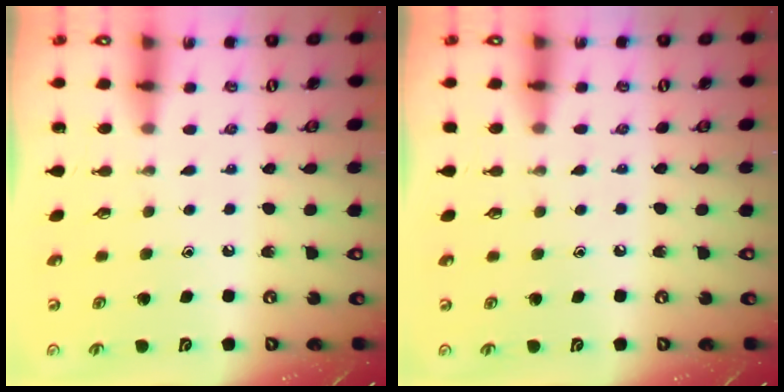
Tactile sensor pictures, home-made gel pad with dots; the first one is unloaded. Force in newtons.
{"total": 4.1, "press": 4.0, "slide": 0.6}